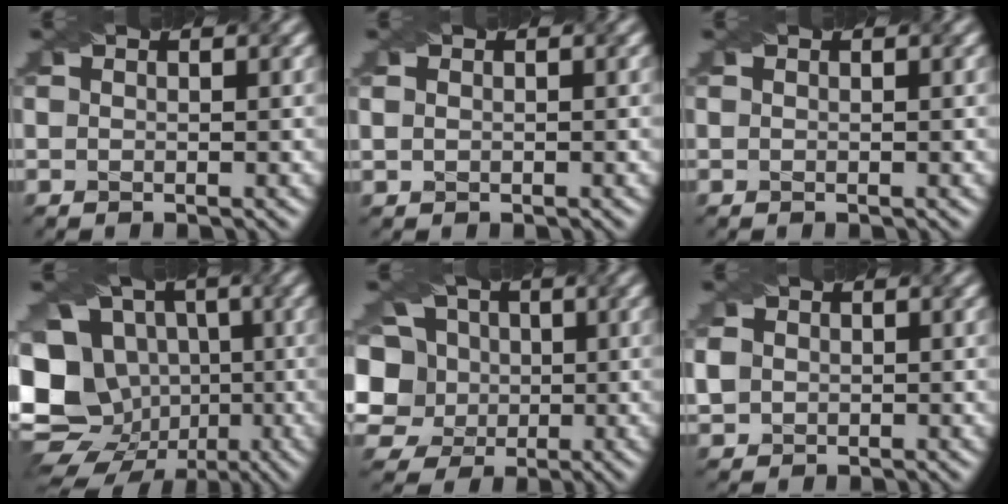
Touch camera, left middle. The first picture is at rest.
{"total": 0.8, "force": [0.3, 0.6, 0.4], "torque": [-0.008, 0.003, 0.005]}
{"total": 0.0}
{"total": 17.5, "force": [-4.1, 14.9, 8.1], "torque": [-0.161, 0.015, -0.087]}
{"total": 8.8, "force": [1.0, 7.5, 4.5], "torque": [-0.093, 0.029, -0.009]}
{"total": 1.9, "force": [0.0, 1.7, 0.8], "torque": [-0.024, 0.002, 0.002]}